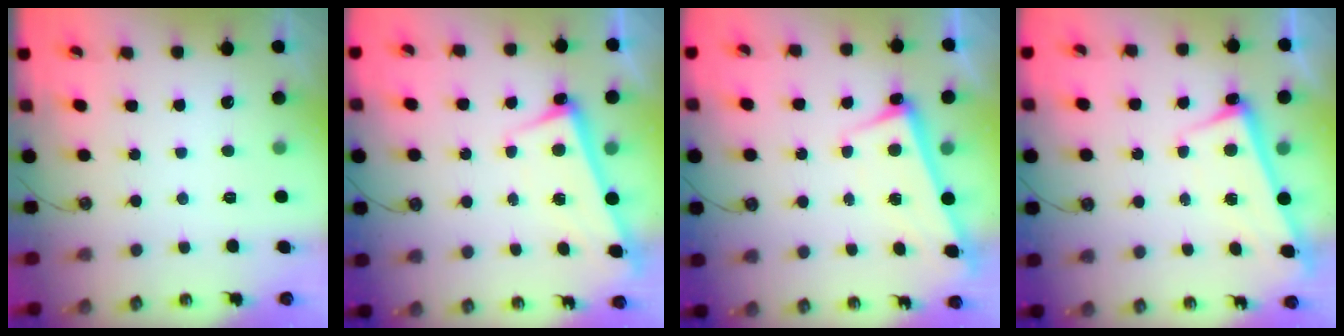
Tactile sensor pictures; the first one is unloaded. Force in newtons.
{"total": 2.7, "press": 2.5, "slide": 1.0}
{"total": 2.7, "press": 2.5, "slide": 1.0}
{"total": 2.6, "press": 2.5, "slide": 0.8}